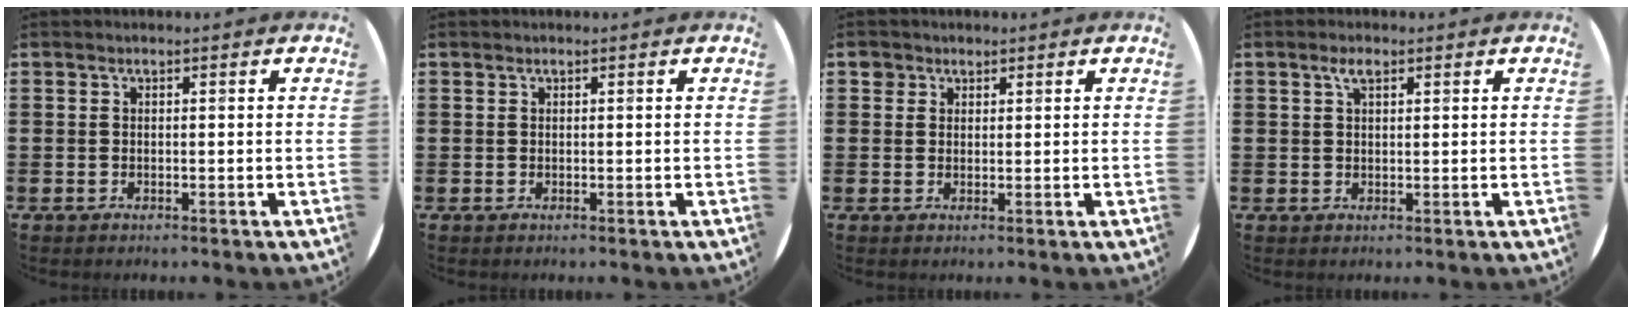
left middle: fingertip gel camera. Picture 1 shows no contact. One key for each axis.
{"total": 0.0}
{"total": 1.7, "fx": 1.3, "fy": 1.1, "fz": 0.1, "tx": 0.011, "ty": -0.004, "tz": 0.023}
{"total": 2.1, "fx": 1.3, "fy": 0.7, "fz": 1.4, "tx": -0.023, "ty": 0.002, "tz": 0.020}